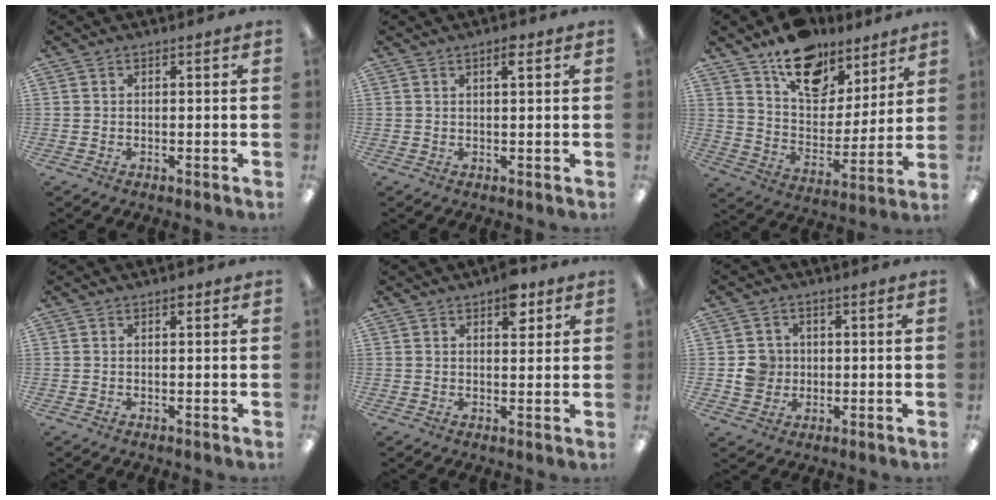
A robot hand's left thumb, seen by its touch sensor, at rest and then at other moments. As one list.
[{"total": 2.6, "force": [1.5, 0.6, 1.9], "torque": [-0.027, -0.003, 0.022]}, {"total": 15.8, "force": [11.1, 9.0, 6.8], "torque": [-0.104, -0.070, 0.200]}, {"total": 0.9, "force": [0.6, 0.4, 0.7], "torque": [-0.007, -0.001, 0.007]}, {"total": 6.0, "force": [3.4, 3.1, 3.9], "torque": [-0.036, -0.015, 0.052]}, {"total": 5.4, "force": [-0.1, 5.2, 1.3], "torque": [-0.018, 0.009, -0.001]}]